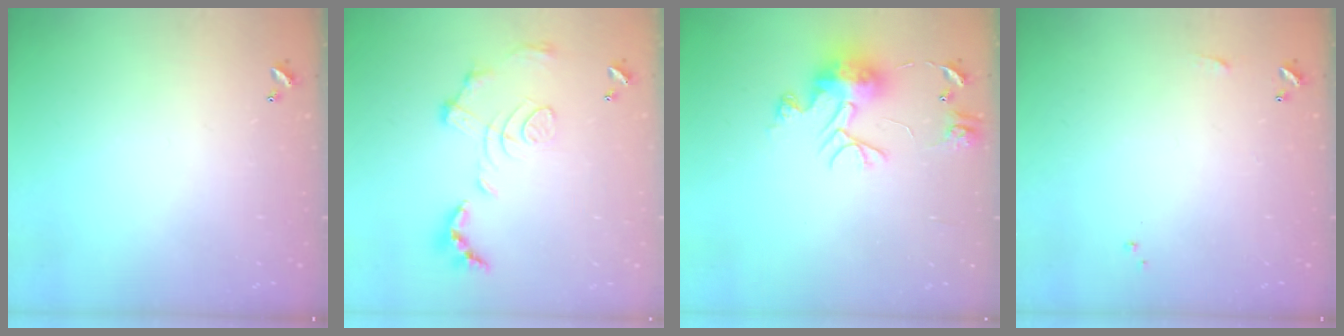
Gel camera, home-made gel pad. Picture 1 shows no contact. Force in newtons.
{"total": 1.5, "press": 0.8, "slide": 1.3}
{"total": 10.5, "press": 10.5, "slide": 1.0}
{"total": 4.2, "press": 4.2, "slide": 0.6}